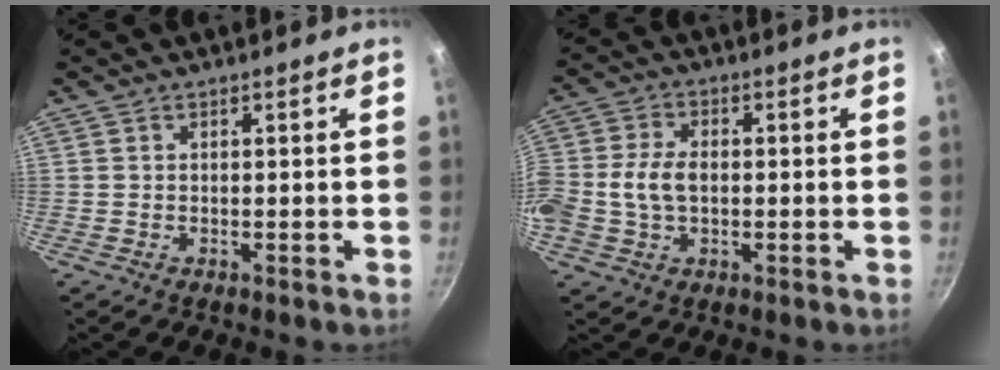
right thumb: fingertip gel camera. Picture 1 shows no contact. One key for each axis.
{"total": 8.6, "fx": -0.6, "fy": 5.8, "fz": 6.3, "tx": -0.127, "ty": 0.018, "tz": -0.021}